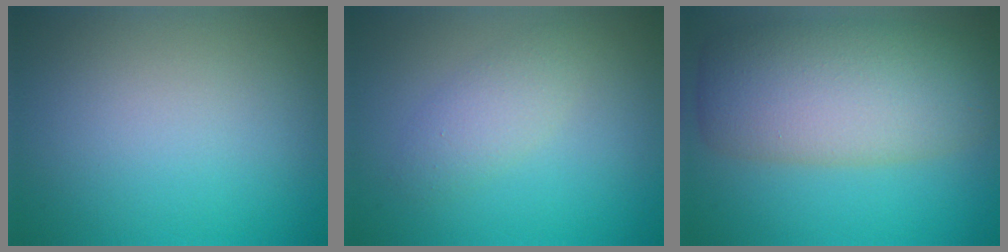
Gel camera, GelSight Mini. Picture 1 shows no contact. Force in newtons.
{"total": 2.3, "press": 2.3, "slide": 0.2}
{"total": 9.1, "press": 9.1, "slide": 0.3}